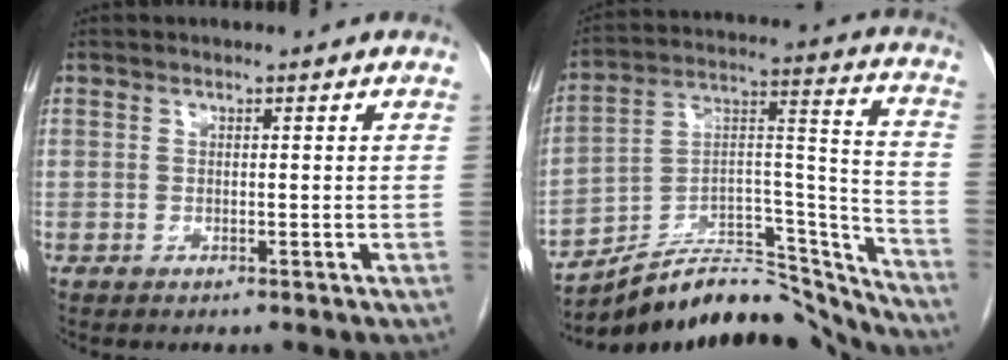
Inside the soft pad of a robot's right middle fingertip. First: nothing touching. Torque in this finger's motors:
{"motor_torque": [1.08, -0.88, 0.26, 0.04]}